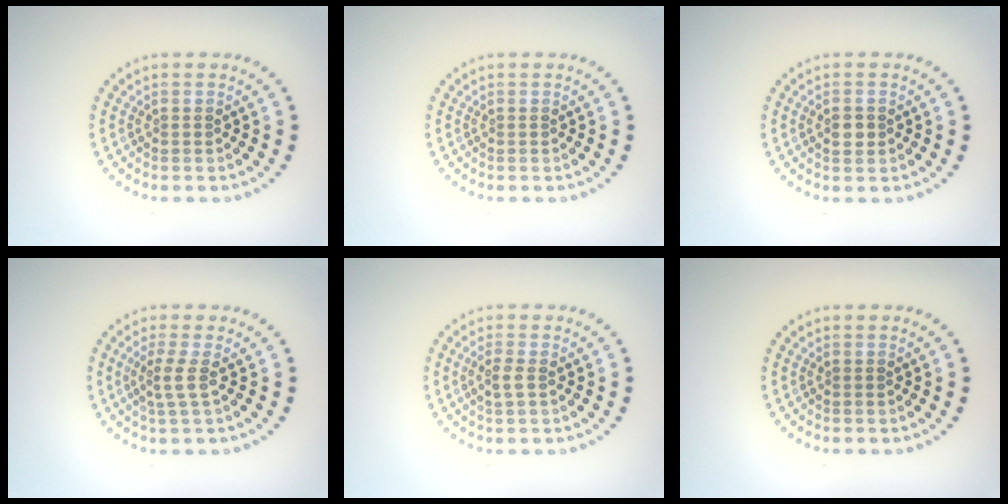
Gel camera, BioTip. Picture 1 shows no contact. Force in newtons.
{"total": 0.0}
{"total": 1.5, "press": 1.5, "slide": 0.3}
{"total": 1.8, "press": 1.3, "slide": 1.2}
{"total": 1.3, "press": 1.3, "slide": 0.4}
{"total": 0.0}